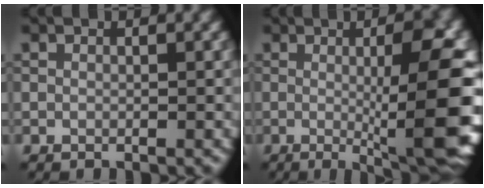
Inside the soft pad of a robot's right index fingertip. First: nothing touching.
{"total": 13.2, "force": [-0.5, 3.0, 12.9], "torque": [-0.136, -0.002, -0.005]}